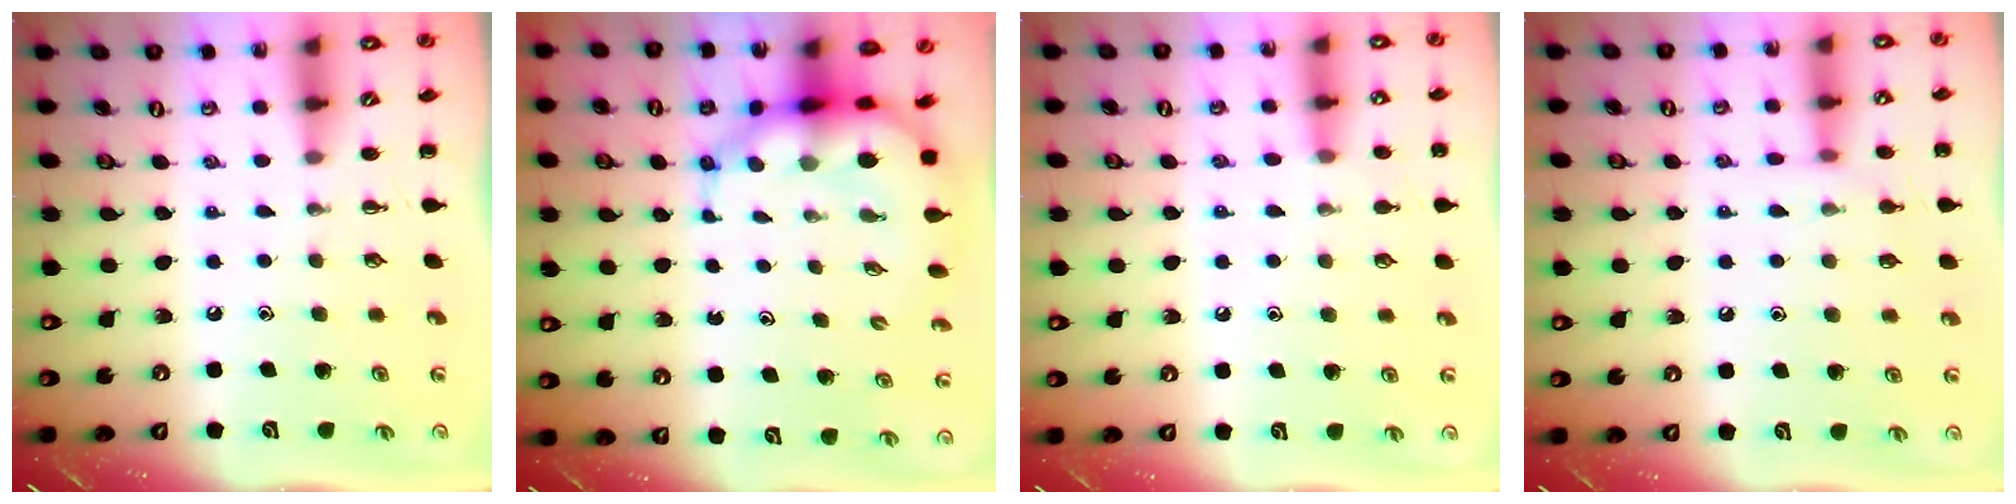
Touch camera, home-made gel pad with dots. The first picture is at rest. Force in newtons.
{"total": 8.7, "press": 8.3, "slide": 2.5}
{"total": 7.1, "press": 6.6, "slide": 2.6}
{"total": 5.5, "press": 5.3, "slide": 1.5}